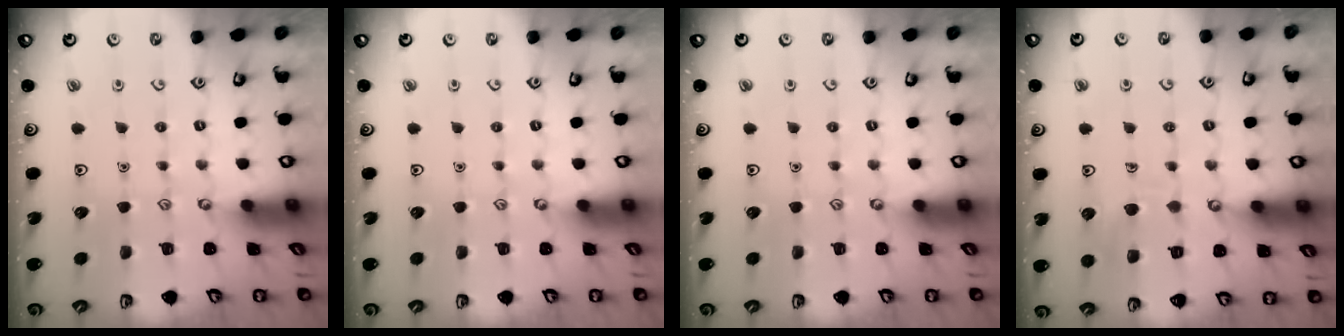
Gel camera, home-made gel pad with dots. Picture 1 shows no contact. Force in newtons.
{"total": 0.0}
{"total": 0.0}
{"total": 7.3, "press": 7.3, "slide": 0.7}